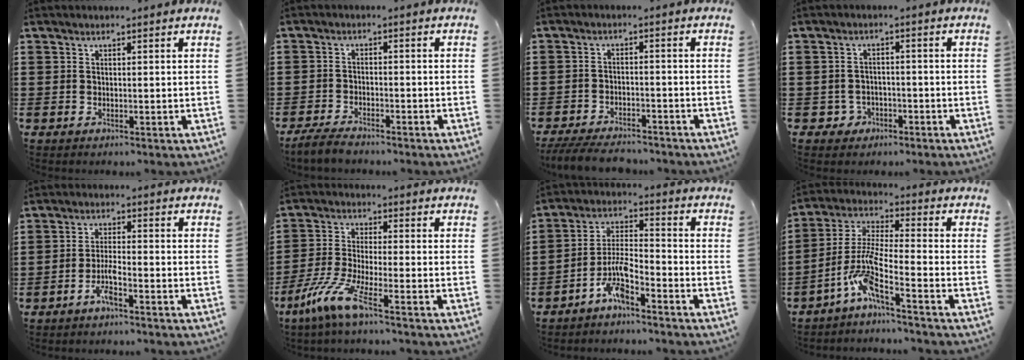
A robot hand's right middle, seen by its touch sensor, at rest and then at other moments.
{"total": 3.4, "force": [-3.2, 1.0, 0.8], "torque": [-0.030, 0.003, -0.070]}
{"total": 4.9, "force": [-4.6, 0.9, 1.3], "torque": [-0.032, -0.001, -0.094]}
{"total": 2.8, "force": [-2.0, 1.9, 0.5], "torque": [-0.018, 0.003, -0.045]}
{"total": 3.6, "force": [-2.3, 0.5, 2.7], "torque": [-0.062, 0.000, -0.046]}
{"total": 8.1, "force": [-5.4, 1.2, 5.9], "torque": [-0.141, -0.014, -0.109]}
{"total": 6.1, "force": [-4.5, 1.1, 4.0], "torque": [-0.098, -0.003, -0.093]}
{"total": 7.7, "force": [-5.2, 0.5, 5.7], "torque": [-0.138, -0.019, -0.106]}